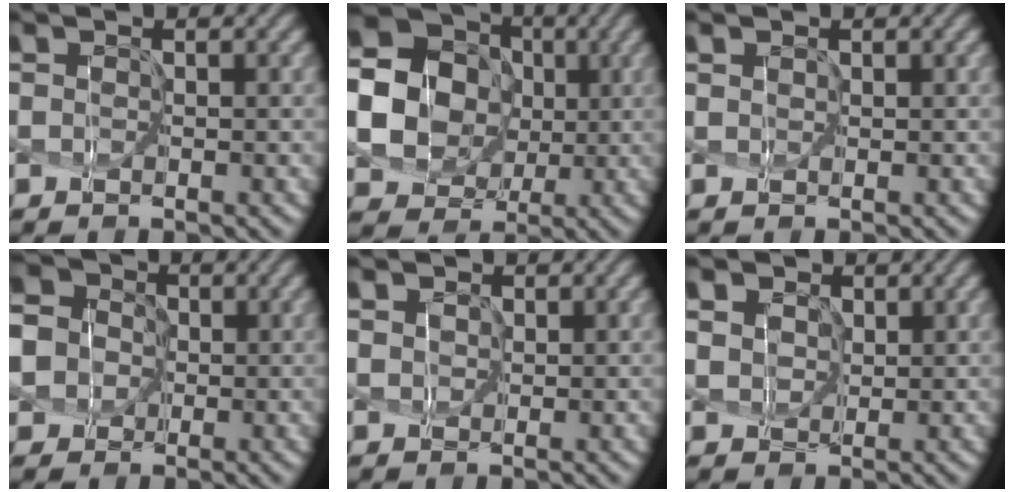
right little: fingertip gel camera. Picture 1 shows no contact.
{"total": 18.4, "force": [2.3, 17.1, 6.4], "torque": [-0.191, 0.013, 0.018]}
{"total": 1.7, "force": [0.9, 1.2, 0.8], "torque": [-0.004, 0.017, -0.006]}
{"total": 7.1, "force": [-0.4, 6.7, 2.3], "torque": [-0.080, 0.026, -0.037]}
{"total": 4.2, "force": [2.1, 3.0, 2.0], "torque": [-0.042, 0.021, 0.014]}
{"total": 7.8, "force": [4.1, 5.5, 3.7], "torque": [-0.088, 0.021, 0.051]}